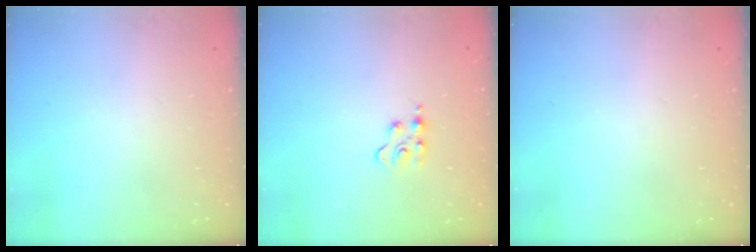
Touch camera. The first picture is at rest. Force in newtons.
{"total": 3.0, "press": 2.9, "slide": 0.4}
{"total": 0.0}